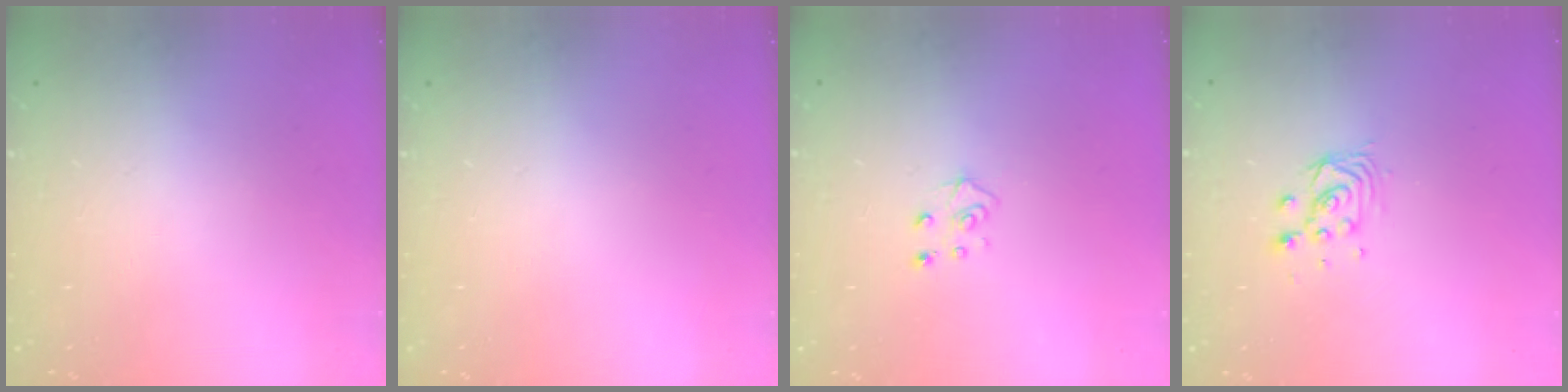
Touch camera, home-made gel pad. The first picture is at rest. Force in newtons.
{"total": 0.0}
{"total": 5.4, "press": 5.3, "slide": 0.4}
{"total": 4.2, "press": 4.2, "slide": 0.3}